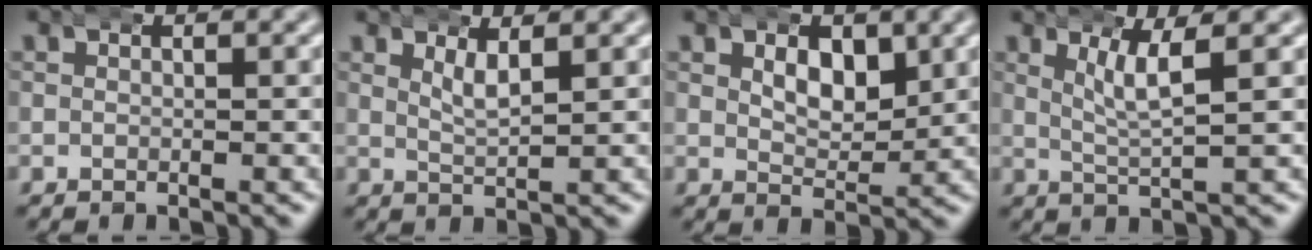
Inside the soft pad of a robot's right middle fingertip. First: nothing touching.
{"total": 2.3, "force": [1.6, 0.2, 1.6], "torque": [-0.033, -0.007, 0.034]}
{"total": 3.8, "force": [1.8, 2.2, 2.5], "torque": [-0.034, -0.008, 0.033]}
{"total": 3.3, "force": [1.7, -0.1, 2.8], "torque": [-0.052, -0.001, 0.033]}